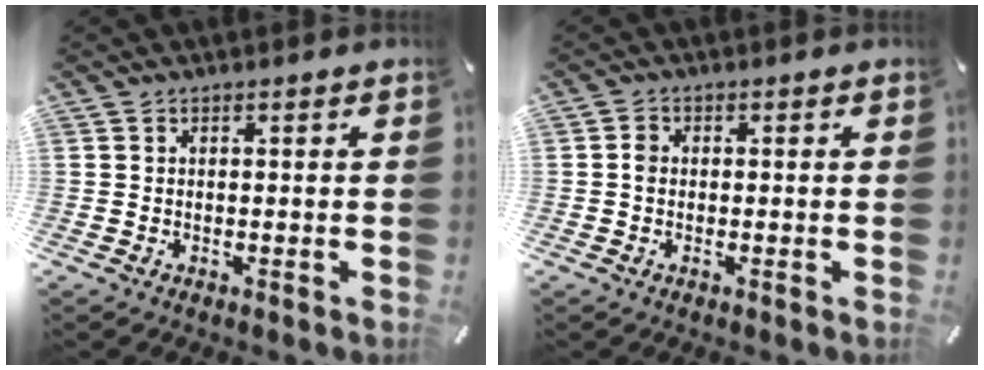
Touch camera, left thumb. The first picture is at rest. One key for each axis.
{"total": 1.6, "fx": -0.1, "fy": 1.3, "fz": 0.9, "tx": -0.018, "ty": 0.006, "tz": -0.003}